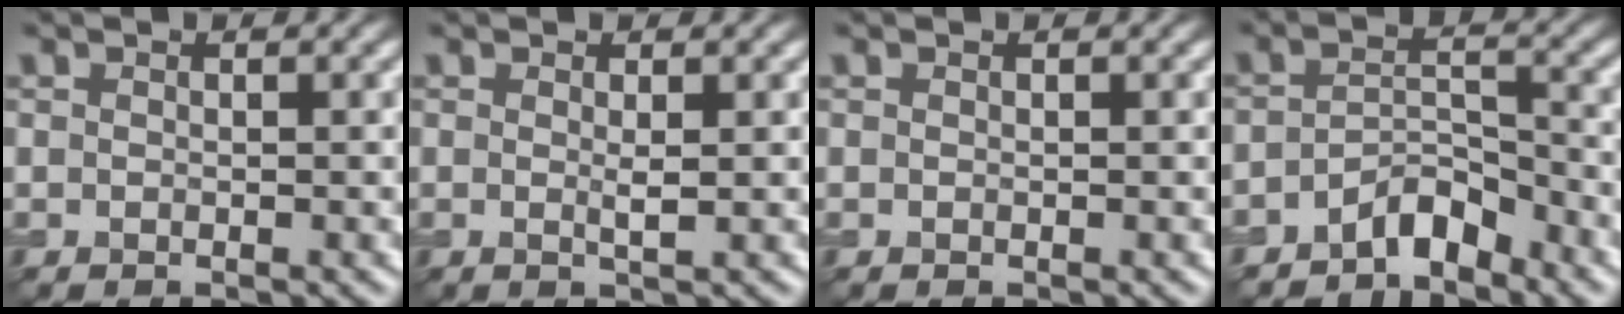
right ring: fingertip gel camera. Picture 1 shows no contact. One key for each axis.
{"total": 1.0, "fx": 0.2, "fy": 0.0, "fz": 1.0, "tx": -0.019, "ty": -0.002, "tz": 0.001}
{"total": 0.0}
{"total": 3.3, "fx": -2.7, "fy": 1.1, "fz": 1.5, "tx": -0.024, "ty": 0.013, "tz": -0.053}